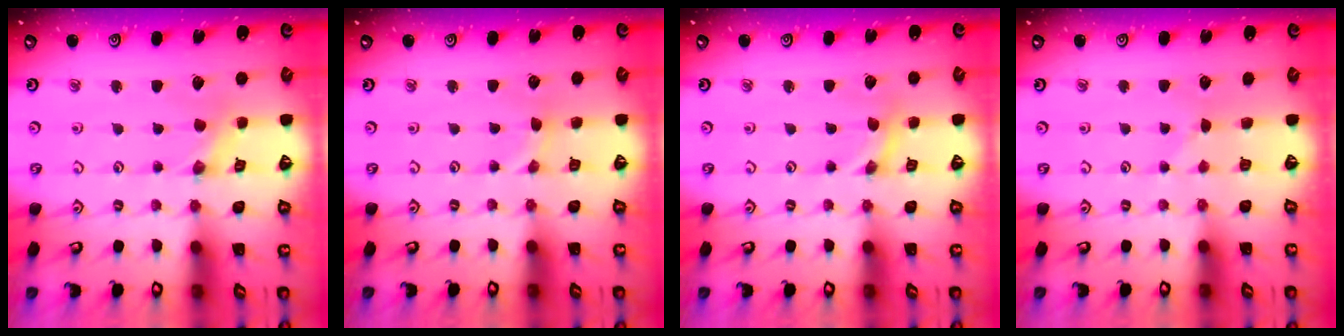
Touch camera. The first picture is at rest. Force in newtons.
{"total": 1.3, "press": 1.2, "slide": 0.2}
{"total": 0.0}
{"total": 2.5, "press": 2.5, "slide": 0.4}